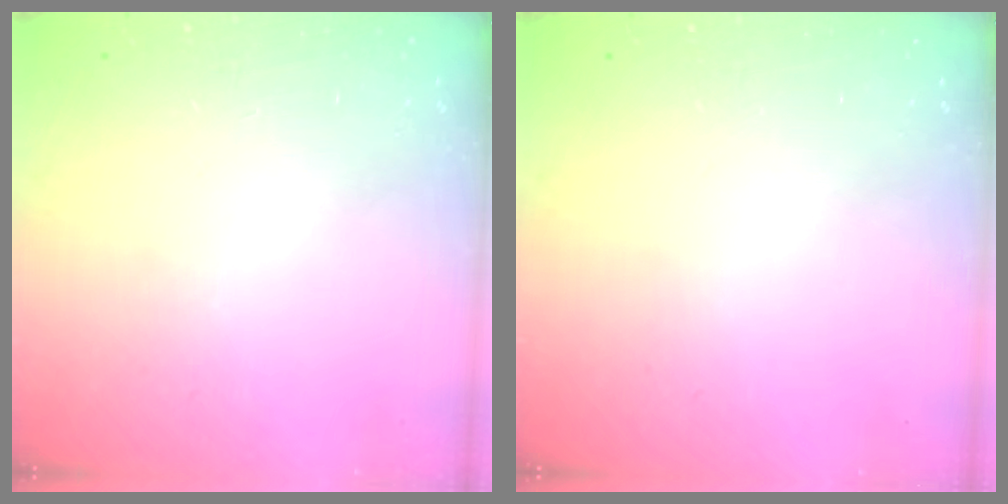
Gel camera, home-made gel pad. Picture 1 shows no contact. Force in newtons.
{"total": 0.0}